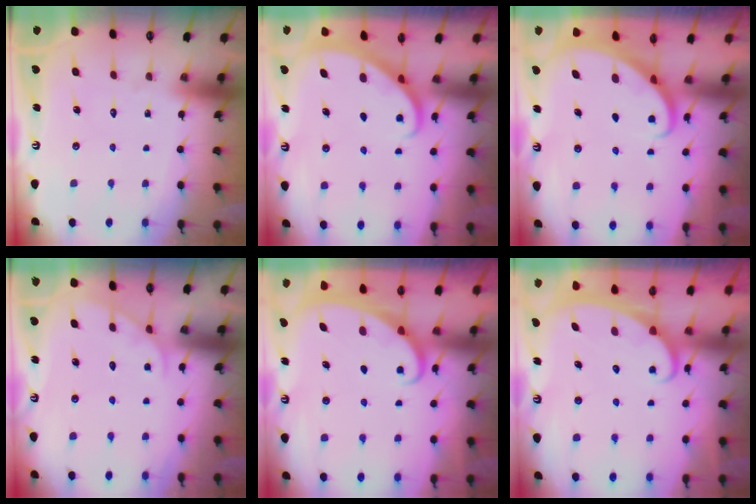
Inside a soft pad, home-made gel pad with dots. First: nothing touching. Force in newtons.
{"total": 2.3, "press": 2.3, "slide": 0.2}
{"total": 2.7, "press": 2.7, "slide": 0.2}
{"total": 2.9, "press": 2.9, "slide": 0.3}
{"total": 2.2, "press": 2.1, "slide": 0.3}
{"total": 2.5, "press": 2.5, "slide": 0.4}